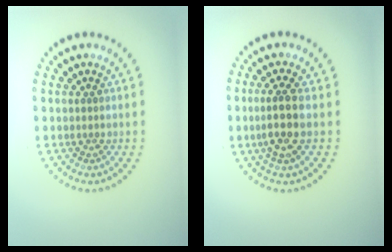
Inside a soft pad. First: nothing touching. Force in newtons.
{"total": 3.0, "press": 2.5, "slide": 1.6}